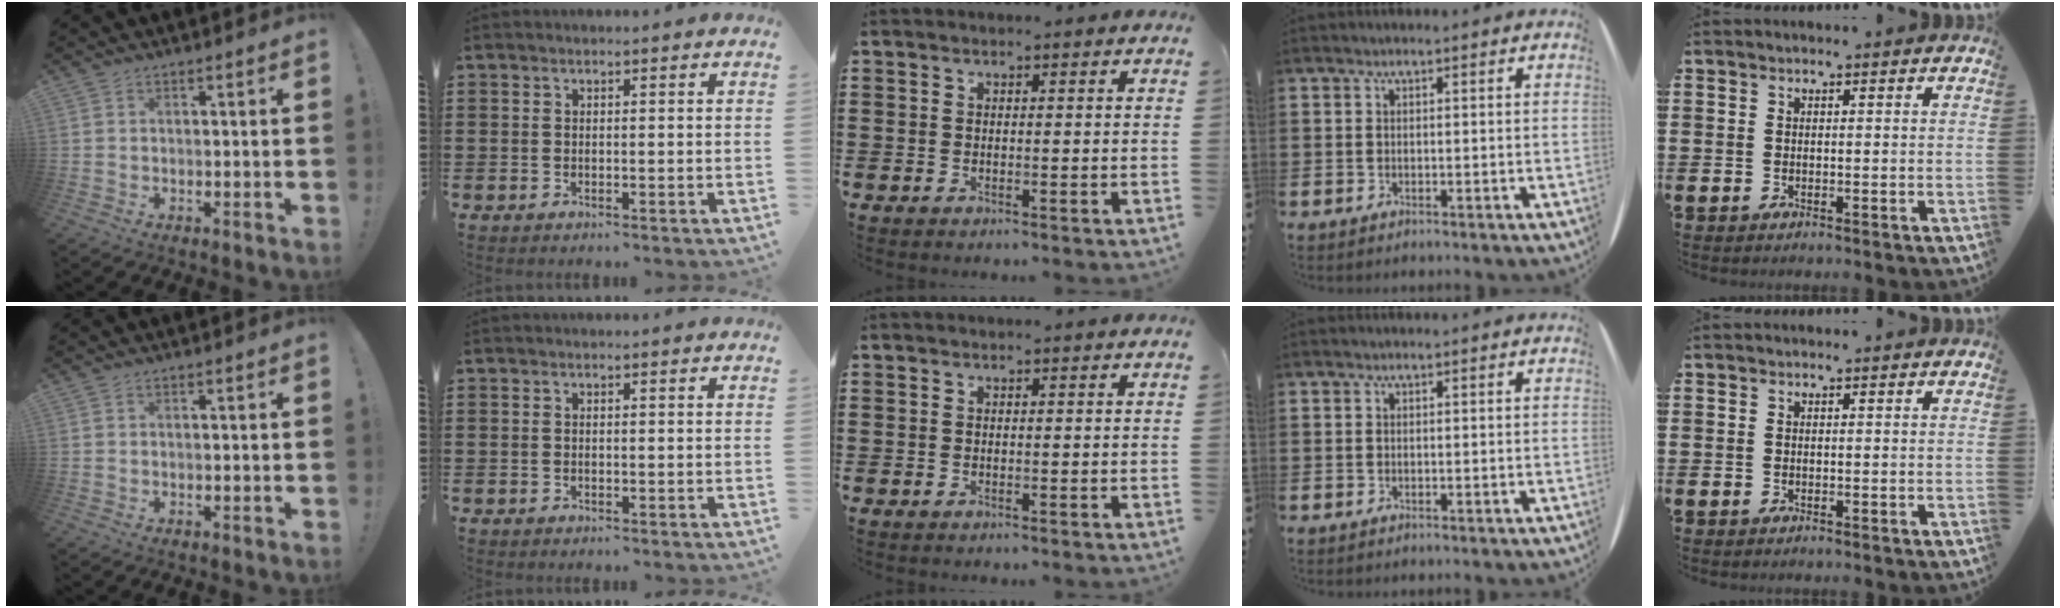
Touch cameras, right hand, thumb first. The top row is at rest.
{}